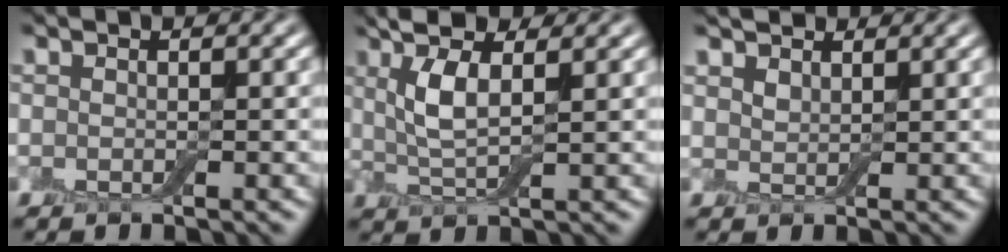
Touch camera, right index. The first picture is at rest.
{"total": 5.2, "force": [1.9, 1.7, 4.5], "torque": [-0.095, 0.004, 0.036]}
{"total": 2.6, "force": [2.1, 1.3, 0.9], "torque": [-0.028, 0.001, 0.039]}